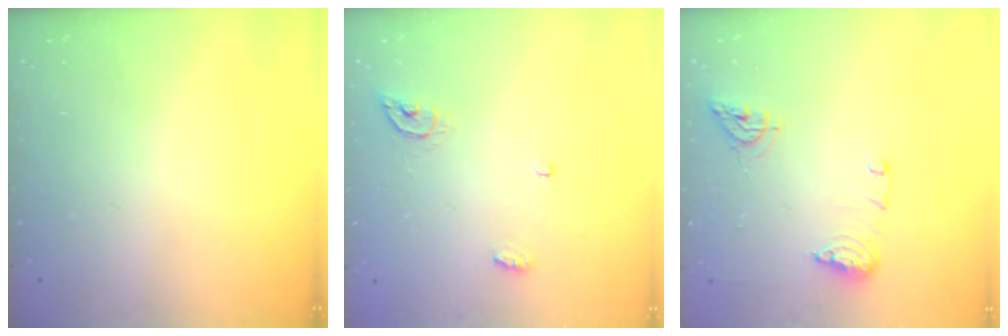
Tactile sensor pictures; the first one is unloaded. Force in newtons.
{"total": 4.8, "press": 4.8, "slide": 0.4}
{"total": 8.6, "press": 8.4, "slide": 1.4}